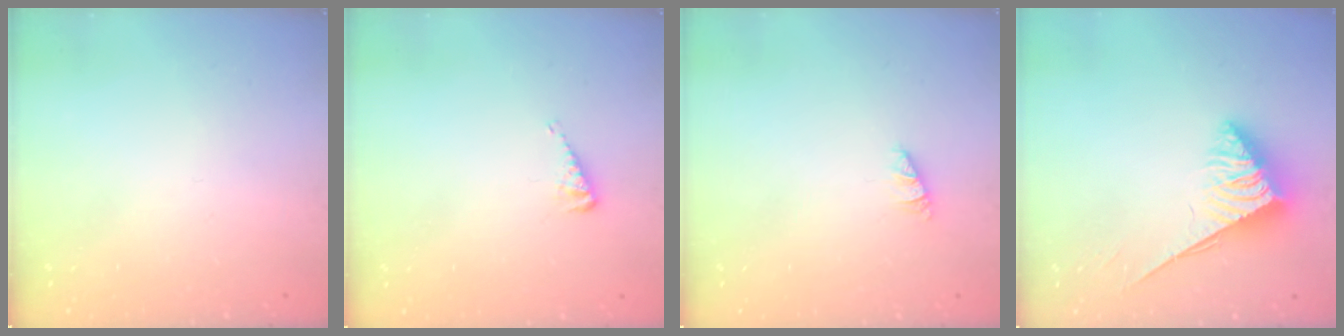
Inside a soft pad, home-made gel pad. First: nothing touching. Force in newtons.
{"total": 4.0, "press": 3.9, "slide": 0.4}
{"total": 0.7, "press": 0.7, "slide": 0.1}
{"total": 3.7, "press": 3.6, "slide": 0.6}